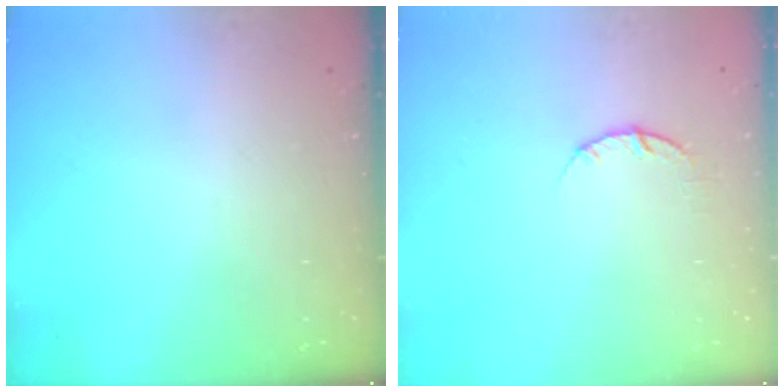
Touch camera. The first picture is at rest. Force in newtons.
{"total": 3.7, "press": 3.7, "slide": 0.6}